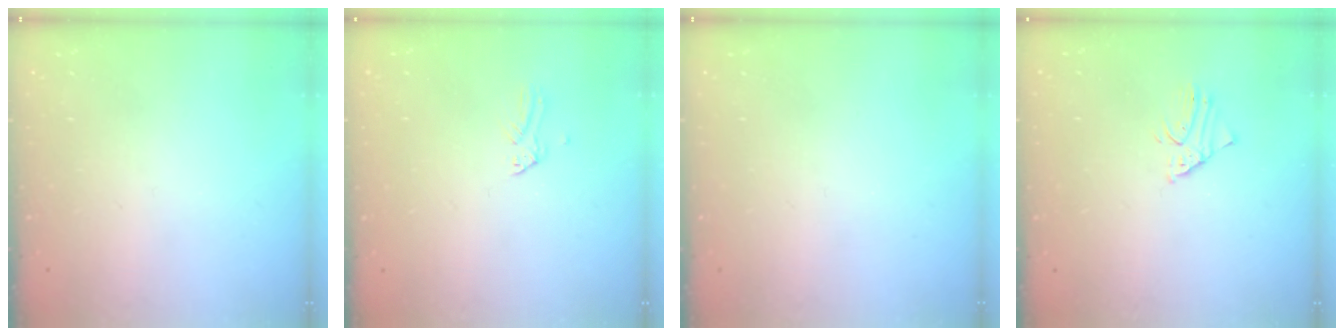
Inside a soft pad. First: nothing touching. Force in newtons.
{"total": 0.0}
{"total": 0.0}
{"total": 1.5, "press": 1.5, "slide": 0.1}